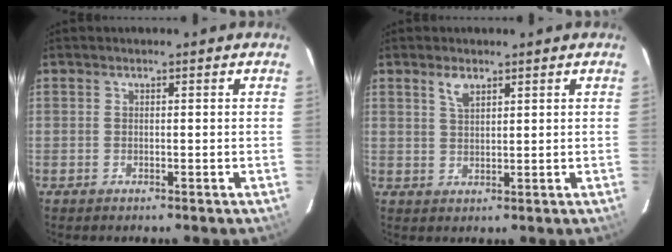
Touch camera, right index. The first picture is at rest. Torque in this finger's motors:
{"motor_torque": [0.04, -0.01, 0.02, 0.04]}